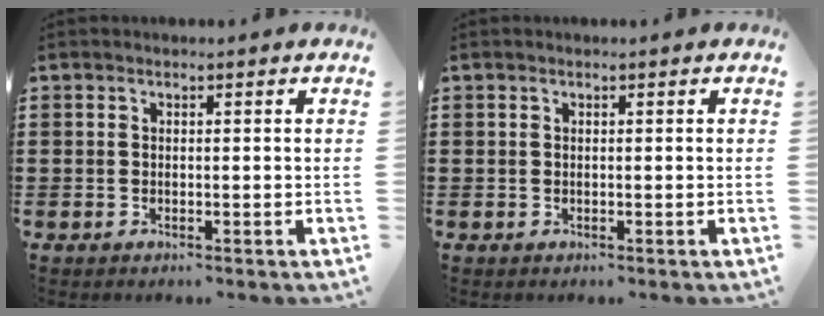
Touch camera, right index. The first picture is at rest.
{"total": 0.0}